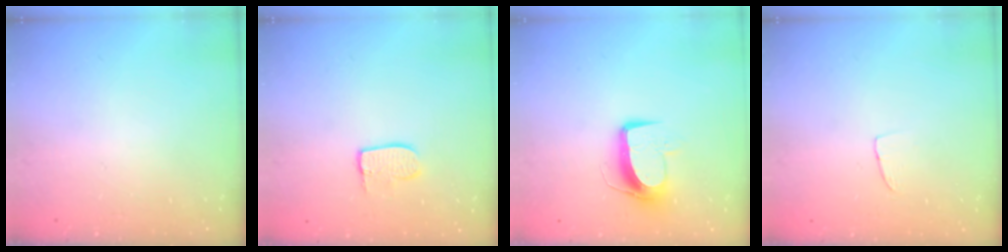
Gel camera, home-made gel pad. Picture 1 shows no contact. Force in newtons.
{"total": 6.8, "press": 6.8, "slide": 0.1}
{"total": 9.8, "press": 9.8, "slide": 1.0}
{"total": 3.2, "press": 3.2, "slide": 0.2}